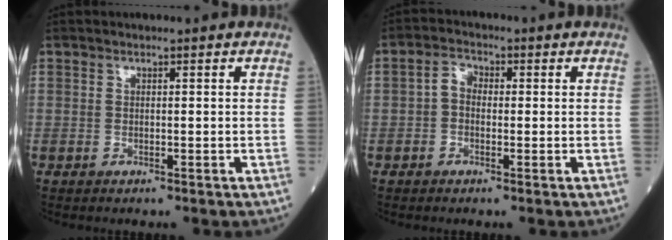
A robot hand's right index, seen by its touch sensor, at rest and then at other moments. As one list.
[{"total": 2.6, "force": [-0.2, 1.8, 1.9], "torque": [-0.031, 0.012, -0.009]}]